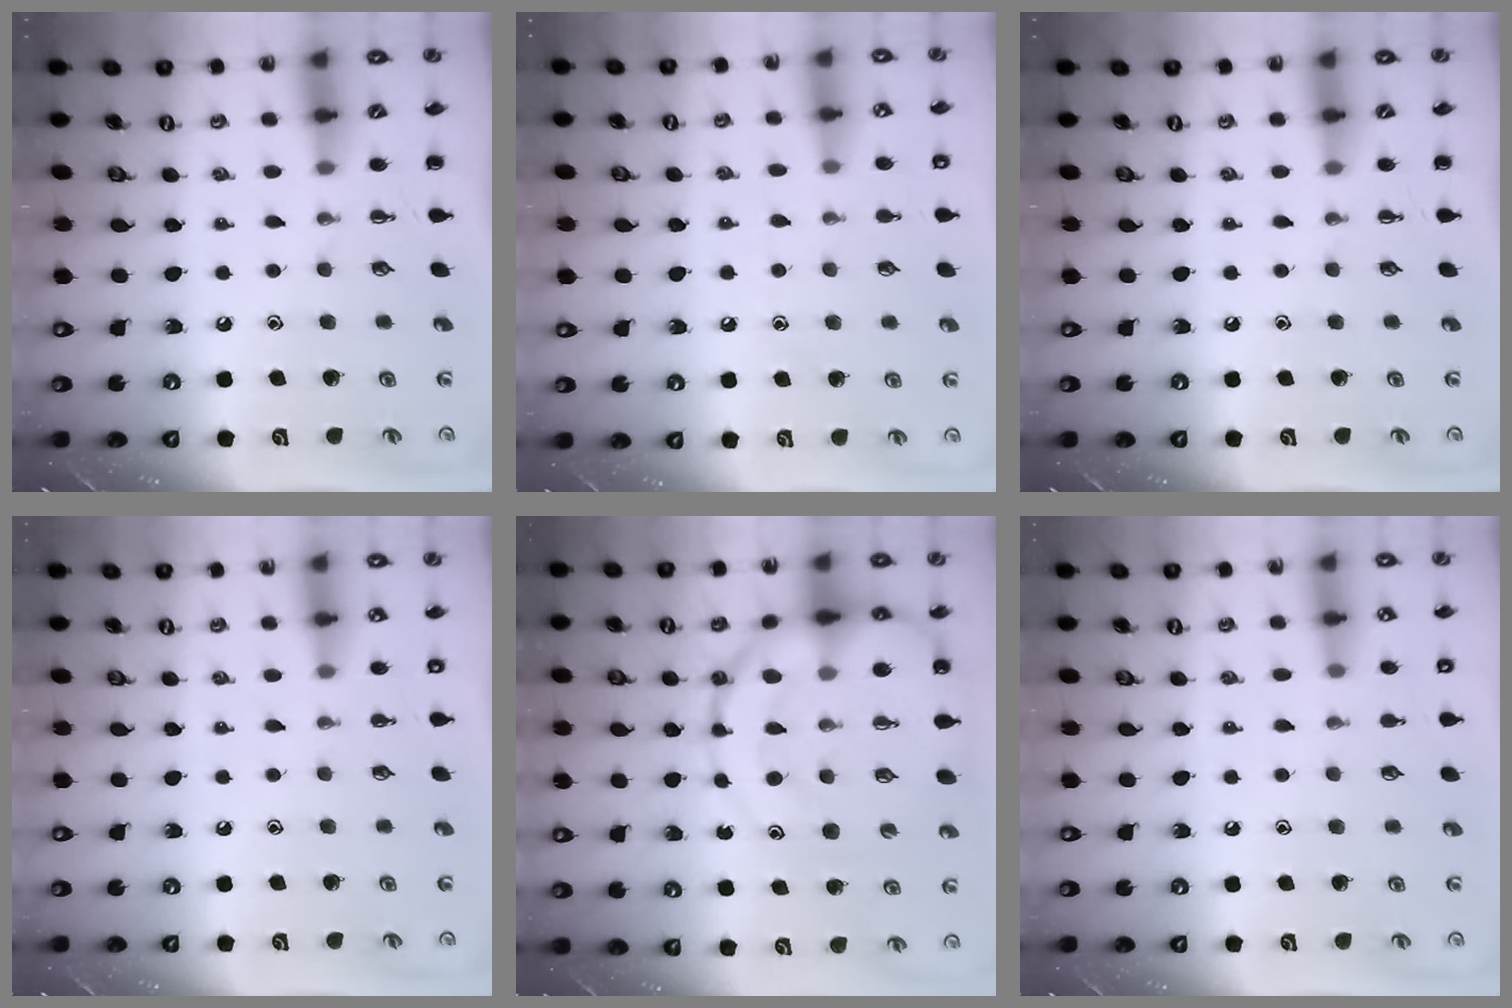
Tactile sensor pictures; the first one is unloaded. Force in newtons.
{"total": 9.4, "press": 9.2, "slide": 2.0}
{"total": 0.0}
{"total": 1.9, "press": 1.9, "slide": 0.2}
{"total": 23.2, "press": 23.0, "slide": 3.4}
{"total": 7.9, "press": 7.6, "slide": 2.3}